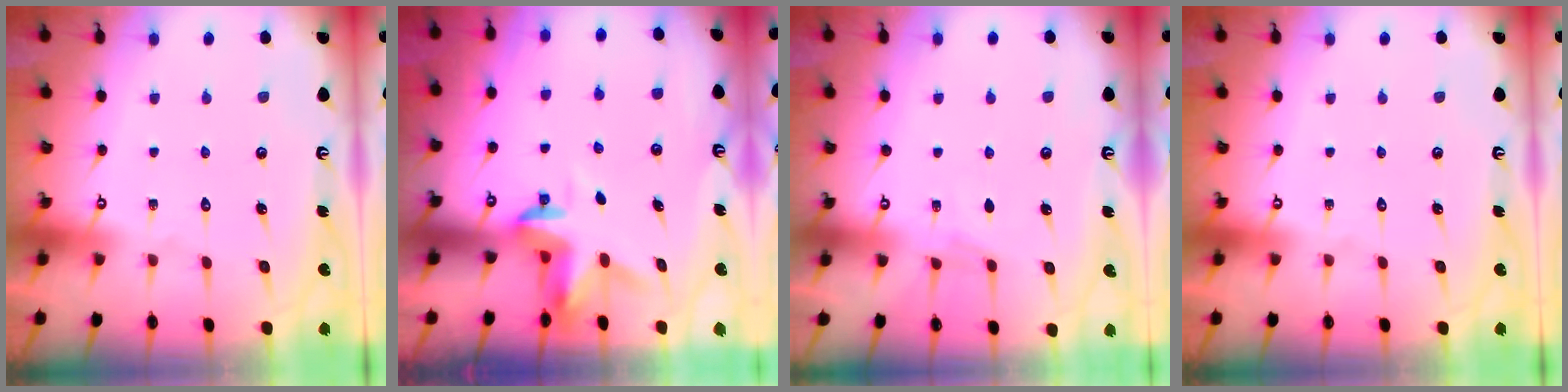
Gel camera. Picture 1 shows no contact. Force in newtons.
{"total": 3.5, "press": 3.5, "slide": 0.2}
{"total": 3.7, "press": 3.7, "slide": 0.4}
{"total": 0.0}